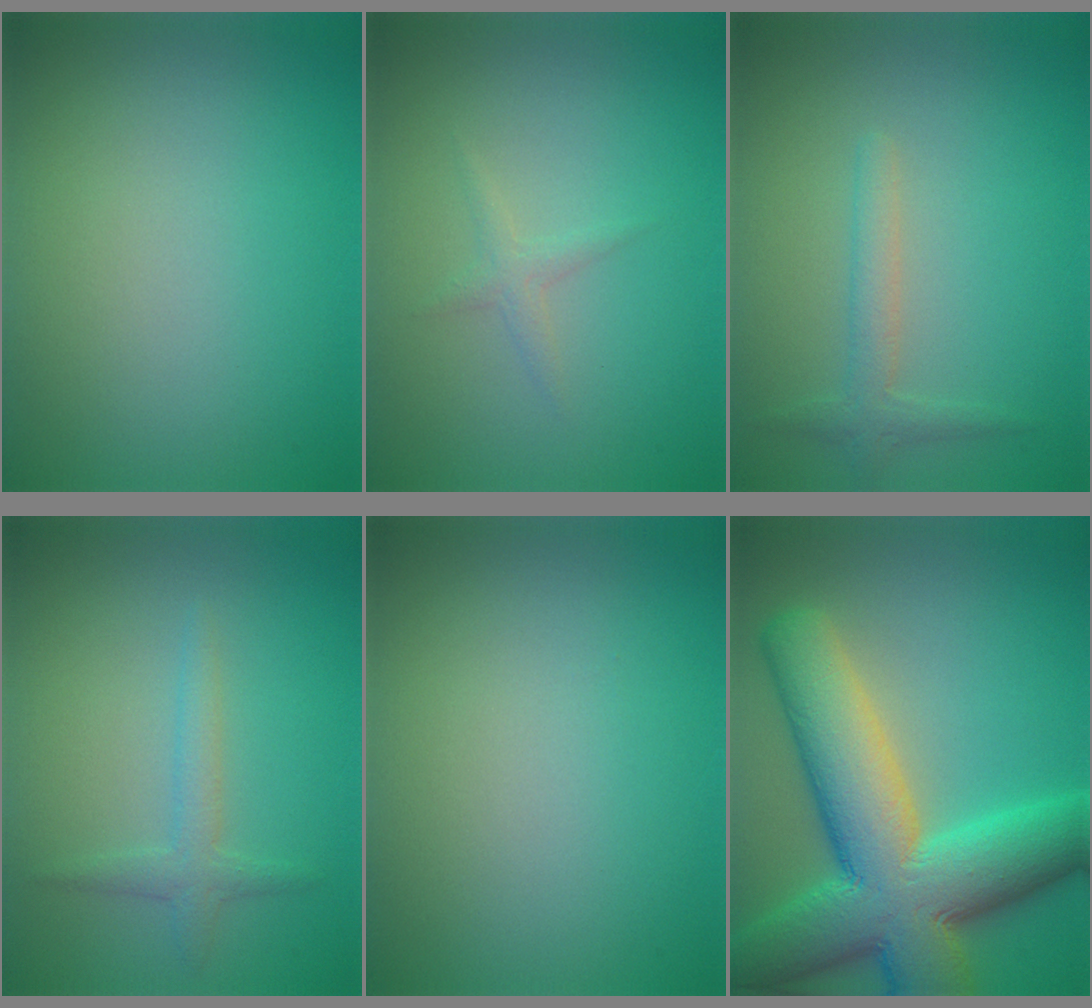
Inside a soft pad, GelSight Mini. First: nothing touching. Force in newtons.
{"total": 1.0, "press": 1.0, "slide": 0.1}
{"total": 1.9, "press": 1.9, "slide": 0.0}
{"total": 1.8, "press": 1.8, "slide": 0.0}
{"total": 0.0}
{"total": 14.0, "press": 13.9, "slide": 0.8}